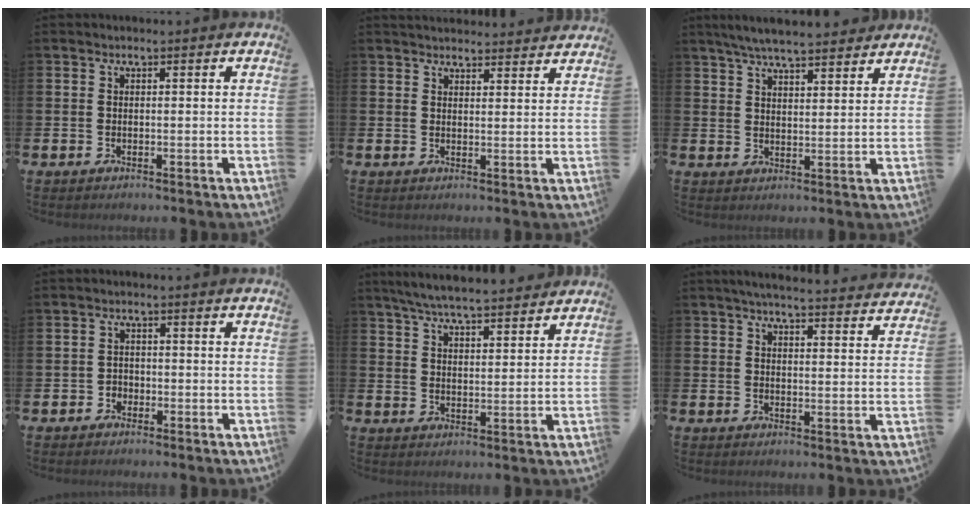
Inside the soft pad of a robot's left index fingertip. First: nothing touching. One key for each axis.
{"total": 3.3, "fx": 3.2, "fy": 0.5, "fz": 0.0, "tx": 0.005, "ty": -0.023, "tz": 0.057}
{"total": 6.1, "fx": 5.8, "fy": 0.7, "fz": 1.8, "tx": -0.046, "ty": -0.024, "tz": 0.104}
{"total": 1.6, "fx": -0.9, "fy": 1.3, "fz": 0.2, "tx": -0.004, "ty": 0.002, "tz": -0.021}
{"total": 6.3, "fx": 6.1, "fy": 0.3, "fz": 1.6, "tx": -0.044, "ty": -0.033, "tz": 0.107}
{"total": 4.7, "fx": 4.5, "fy": -0.1, "fz": 1.2, "tx": -0.023, "ty": -0.031, "tz": 0.076}